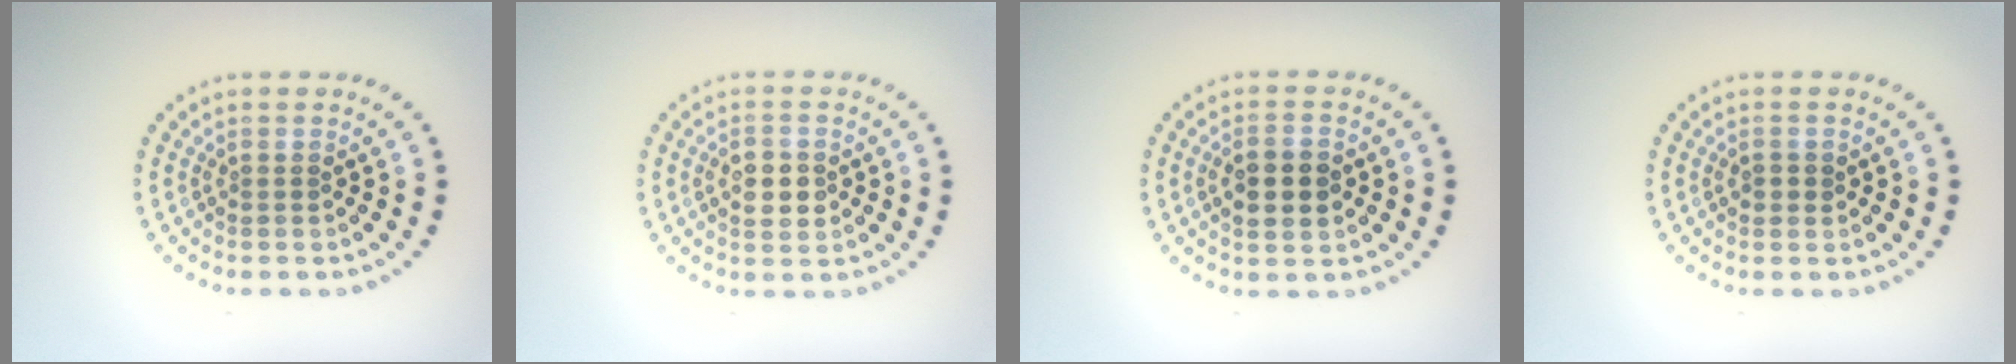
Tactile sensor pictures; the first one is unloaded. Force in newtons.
{"total": 2.9, "press": 2.9, "slide": 0.1}
{"total": 3.4, "press": 3.4, "slide": 0.2}
{"total": 1.0, "press": 1.0, "slide": 0.2}